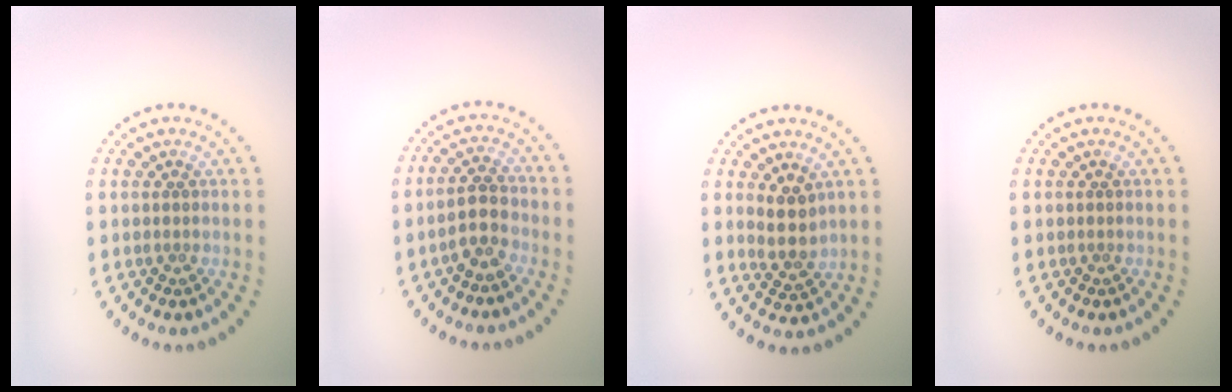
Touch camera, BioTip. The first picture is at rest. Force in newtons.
{"total": 2.9, "press": 2.8, "slide": 0.8}
{"total": 2.7, "press": 2.3, "slide": 1.5}
{"total": 0.0}